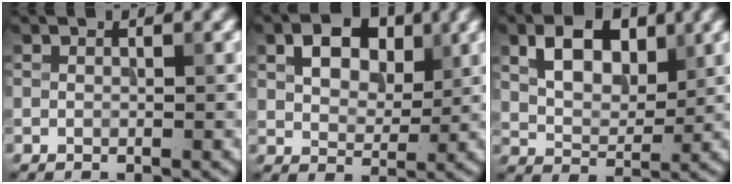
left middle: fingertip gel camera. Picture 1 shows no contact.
{"total": 5.0, "force": [1.9, 3.3, 3.3], "torque": [-0.057, 0.004, 0.026]}
{"total": 5.6, "force": [2.2, 3.4, 3.9], "torque": [-0.069, 0.002, 0.035]}